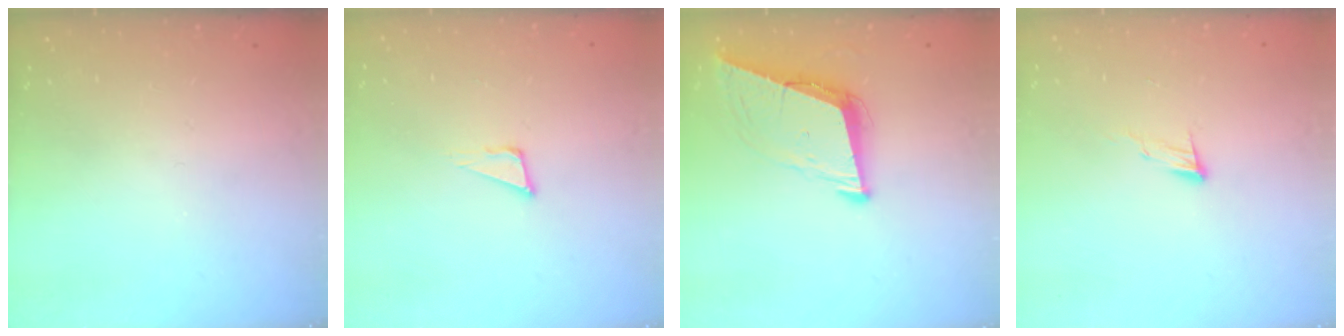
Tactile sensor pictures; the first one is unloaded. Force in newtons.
{"total": 4.4, "press": 4.3, "slide": 0.8}
{"total": 9.1, "press": 8.3, "slide": 3.7}
{"total": 6.2, "press": 6.2, "slide": 0.6}